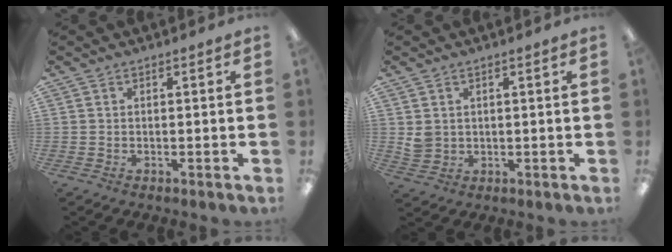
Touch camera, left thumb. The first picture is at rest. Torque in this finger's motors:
{"motor_torque": [0.28, 0.42, 0.44, -0.44, 0.00]}